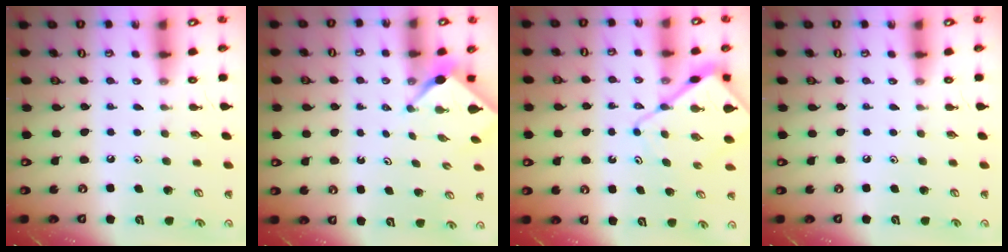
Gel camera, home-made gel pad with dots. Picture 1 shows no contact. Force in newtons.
{"total": 2.5, "press": 2.5, "slide": 0.3}
{"total": 9.7, "press": 9.7, "slide": 1.0}
{"total": 0.0}